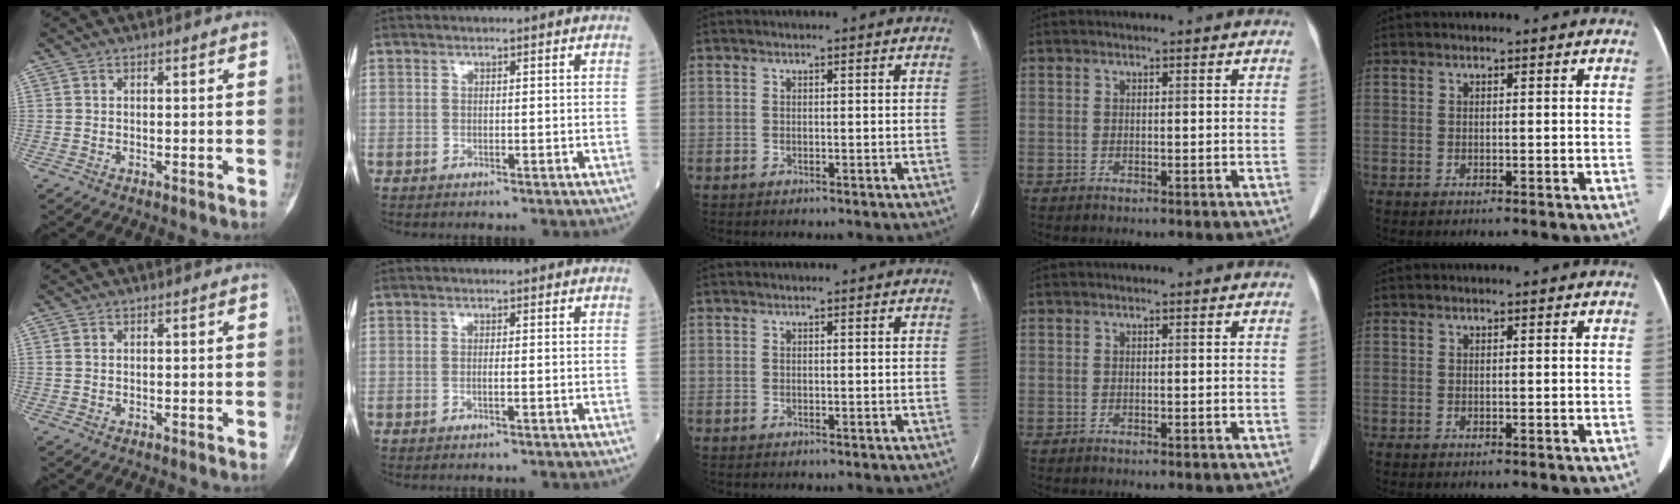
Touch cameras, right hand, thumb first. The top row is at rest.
{"thumb": {"total": 0.7, "force": [0.3, 0.5, 0.5], "torque": [-0.013, 0.004, 0.008]}, "index": {"total": 0.9, "force": [-0.3, 0.0, 0.9], "torque": [-0.019, -0.001, -0.005]}}